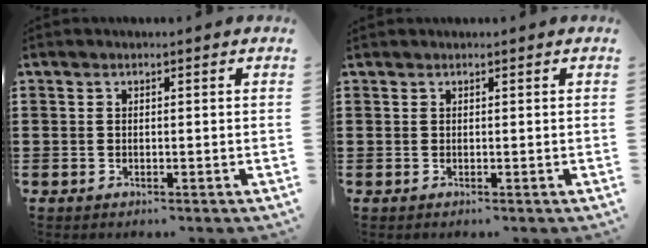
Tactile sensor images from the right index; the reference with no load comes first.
{"total": 0.0}